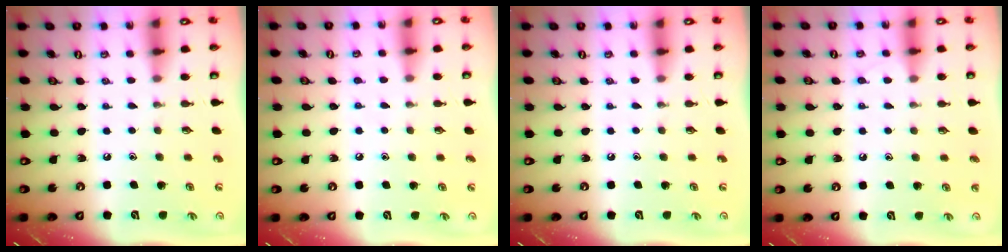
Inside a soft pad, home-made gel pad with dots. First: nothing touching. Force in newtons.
{"total": 3.8, "press": 3.7, "slide": 0.9}
{"total": 0.0}
{"total": 5.4, "press": 5.4, "slide": 0.6}